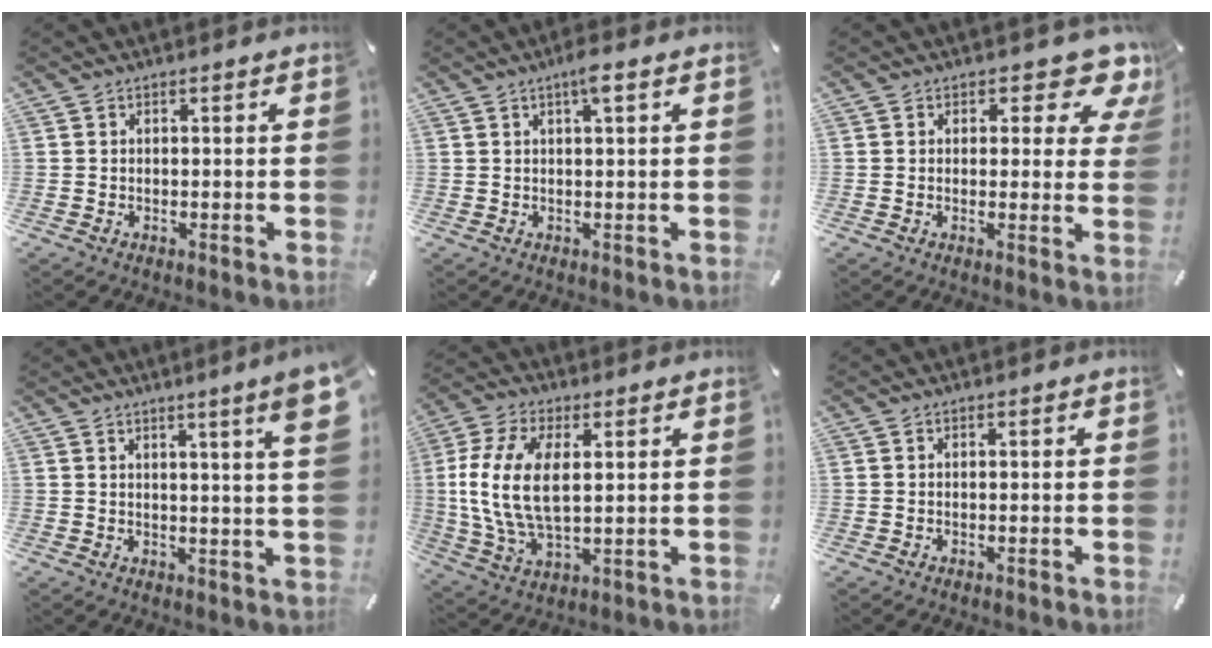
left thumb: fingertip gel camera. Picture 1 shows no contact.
{"total": 3.4, "force": [1.7, 0.4, 3.0], "torque": [-0.054, -0.001, 0.025]}
{"total": 8.5, "force": [5.7, 3.8, 5.1], "torque": [-0.050, -0.040, 0.091]}
{"total": 8.5, "force": [4.3, -0.2, 7.4], "torque": [-0.112, -0.023, 0.065]}
{"total": 13.4, "force": [2.4, 7.1, 11.1], "torque": [-0.259, -0.007, 0.041]}
{"total": 0.0}